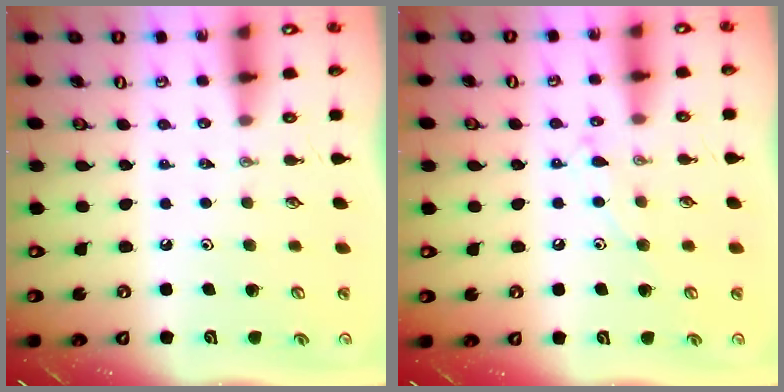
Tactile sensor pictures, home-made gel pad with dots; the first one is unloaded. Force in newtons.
{"total": 8.2, "press": 8.1, "slide": 0.7}